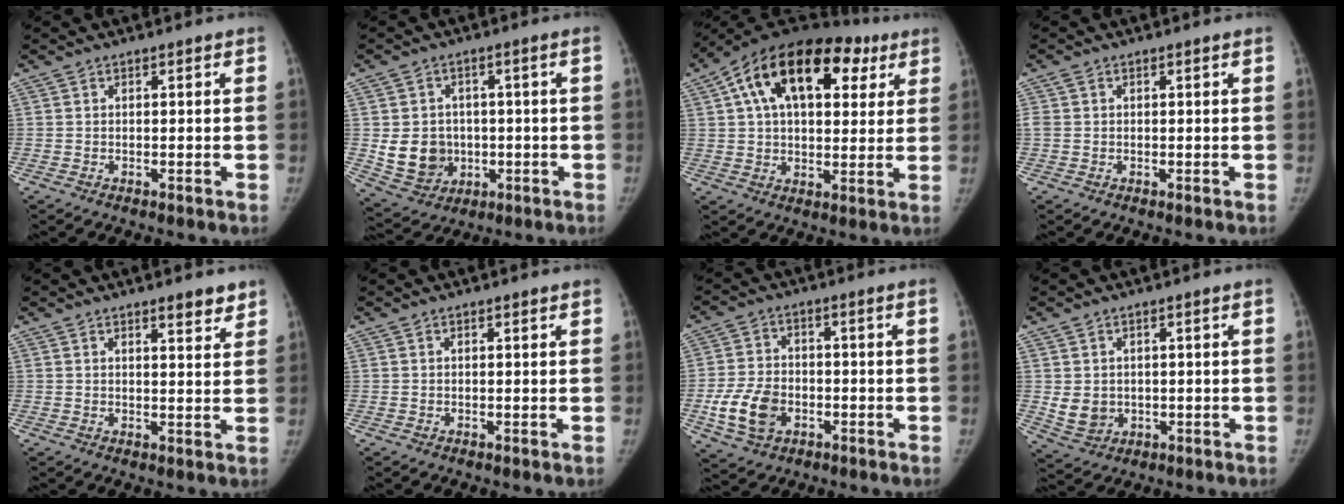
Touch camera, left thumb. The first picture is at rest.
{"total": 9.0, "force": [-0.6, 7.9, 4.2], "torque": [-0.038, 0.003, 0.009]}
{"total": 24.3, "force": [9.6, 14.0, 17.4], "torque": [-0.259, 0.038, 0.148]}
{"total": 1.7, "force": [0.2, 1.4, 1.0], "torque": [-0.028, 0.005, 0.004]}
{"total": 3.8, "force": [2.9, 1.2, 2.1], "torque": [-0.014, -0.020, 0.039]}
{"total": 0.0}
{"total": 9.3, "force": [-2.9, 6.6, 6.0], "torque": [-0.106, 0.010, -0.050]}
{"total": 5.1, "force": [0.1, 4.4, 2.6], "torque": [-0.028, -0.007, 0.017]}